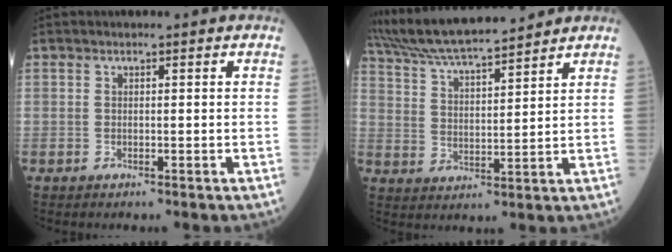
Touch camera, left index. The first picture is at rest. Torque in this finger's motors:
{"motor_torque": [0.67, -0.90, 0.08, 0.09]}